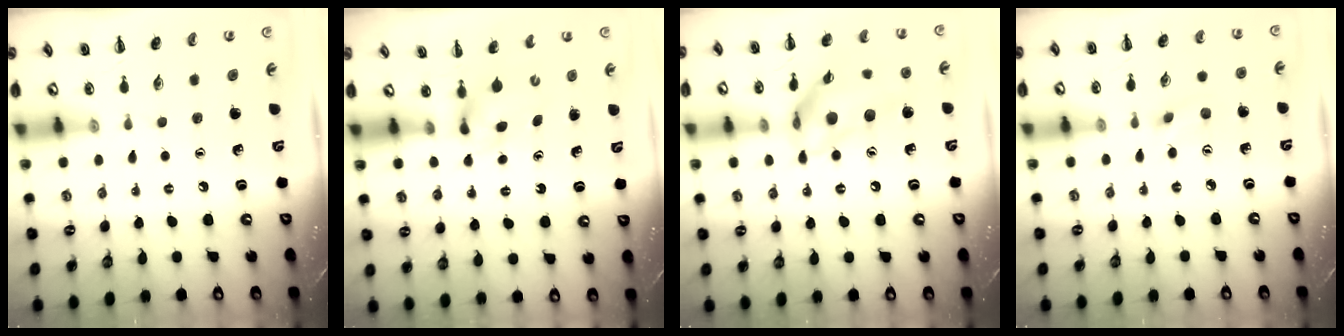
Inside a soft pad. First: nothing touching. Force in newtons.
{"total": 3.1, "press": 2.7, "slide": 1.4}
{"total": 18.2, "press": 17.8, "slide": 4.0}
{"total": 3.1, "press": 2.9, "slide": 1.1}